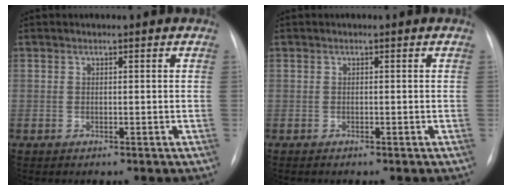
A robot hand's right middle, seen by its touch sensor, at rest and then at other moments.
{"total": 0.9, "force": [-0.8, 0.1, 0.4], "torque": [-0.013, -0.005, -0.009]}